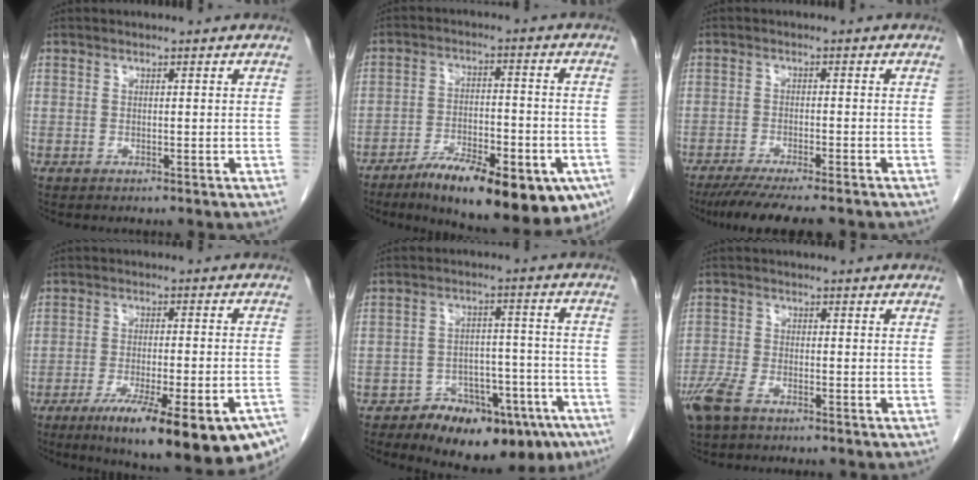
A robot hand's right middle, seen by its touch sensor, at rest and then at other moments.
{"total": 19.3, "force": [-12.6, 5.7, 13.4], "torque": [-0.147, 0.005, -0.186]}
{"total": 10.8, "force": [-9.0, 0.7, 5.8], "torque": [-0.078, -0.024, -0.135]}
{"total": 21.7, "force": [-15.2, 3.6, 15.1], "torque": [-0.159, -0.017, -0.208]}
{"total": 16.0, "force": [-11.2, 7.1, 8.9], "torque": [-0.080, 0.041, -0.156]}
{"total": 5.0, "force": [-3.4, 1.8, 3.1], "torque": [-0.074, -0.006, -0.068]}